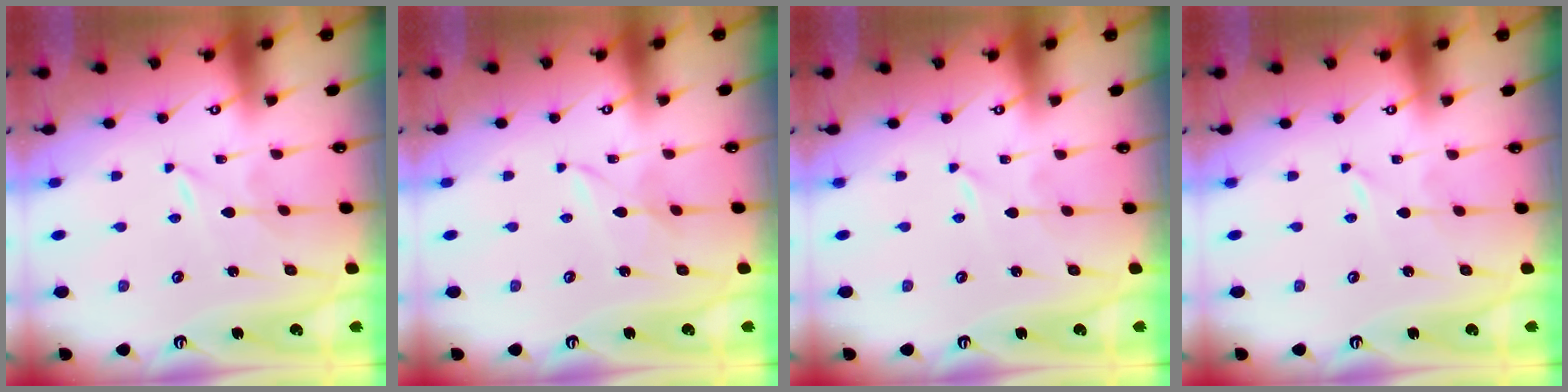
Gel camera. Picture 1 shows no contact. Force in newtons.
{"total": 2.5, "press": 2.5, "slide": 0.3}
{"total": 0.0}
{"total": 0.0}